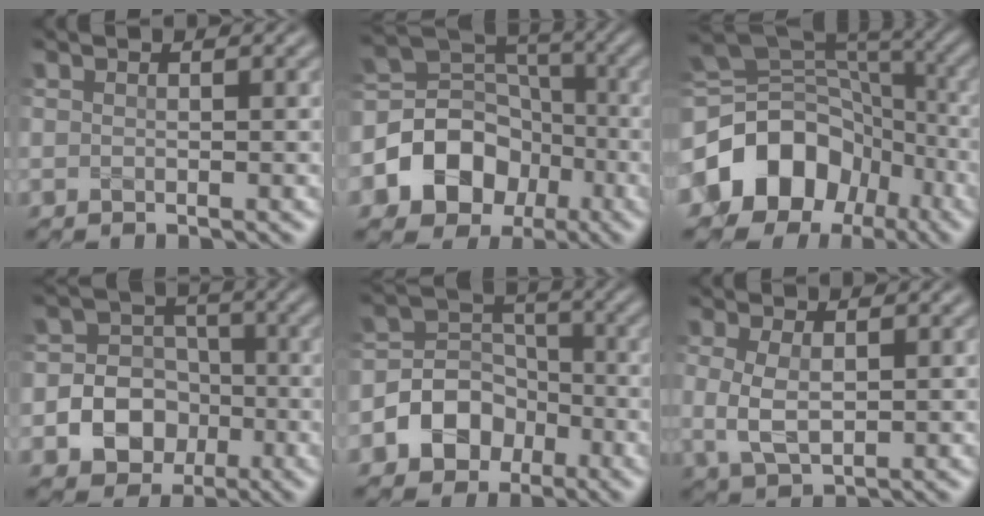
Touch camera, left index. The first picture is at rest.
{"total": 8.2, "force": [-2.9, 6.8, 3.6], "torque": [-0.052, 0.010, -0.074]}
{"total": 13.0, "force": [-4.7, 10.1, 6.6], "torque": [-0.129, -0.007, -0.083]}
{"total": 7.0, "force": [-2.1, 6.2, 2.5], "torque": [-0.028, 0.009, -0.058]}
{"total": 6.2, "force": [-2.7, 5.0, 2.5], "torque": [-0.024, 0.008, -0.073]}
{"total": 3.3, "force": [0.2, 1.7, 2.9], "torque": [-0.066, -0.001, 0.005]}